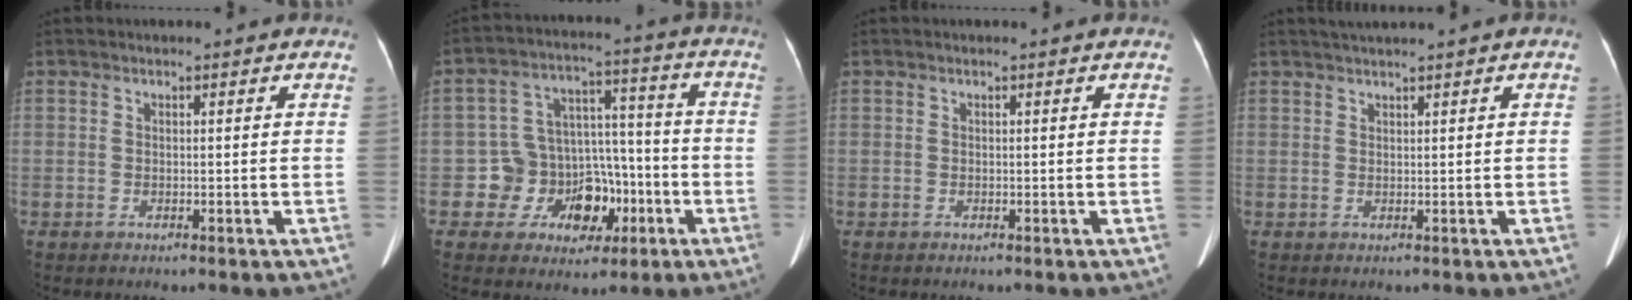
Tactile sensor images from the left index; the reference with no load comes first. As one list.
[{"total": 10.3, "force": [-3.9, 8.6, 4.0], "torque": [-0.044, 0.043, -0.049]}, {"total": 0.0}, {"total": 1.9, "force": [1.3, -0.3, 1.3], "torque": [-0.029, 0.015, 0.029]}]